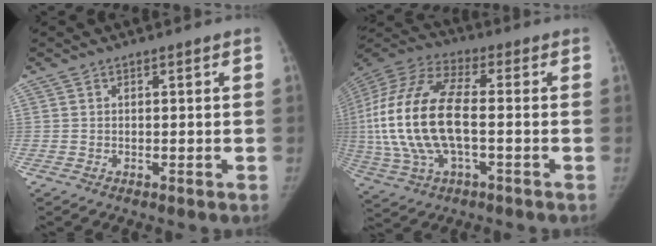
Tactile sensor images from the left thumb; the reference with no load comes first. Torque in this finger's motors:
{"motor_torque": [-1.40, 3.61, 2.77, 0.00, 0.73]}